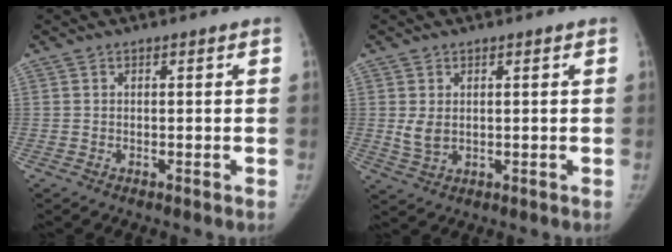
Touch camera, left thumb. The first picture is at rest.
{"total": 3.2, "force": [0.5, 2.3, 2.2], "torque": [-0.035, -0.011, 0.019]}